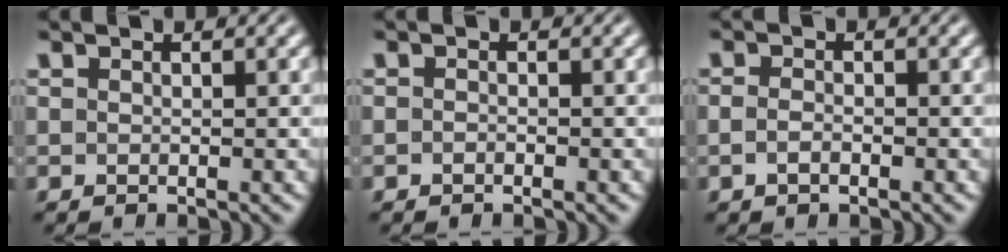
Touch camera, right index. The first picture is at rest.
{"total": 0.6, "force": [-0.5, -0.4, 0.0], "torque": [0.003, -0.002, -0.009]}
{"total": 1.0, "force": [-0.8, -0.1, 0.6], "torque": [-0.011, -0.007, -0.010]}